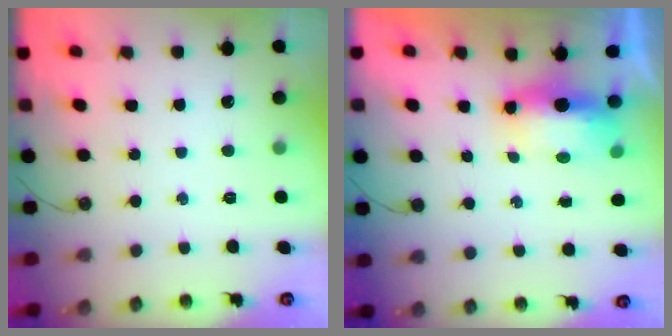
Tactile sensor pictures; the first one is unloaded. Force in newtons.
{"total": 15.6, "press": 9.1, "slide": 12.7}